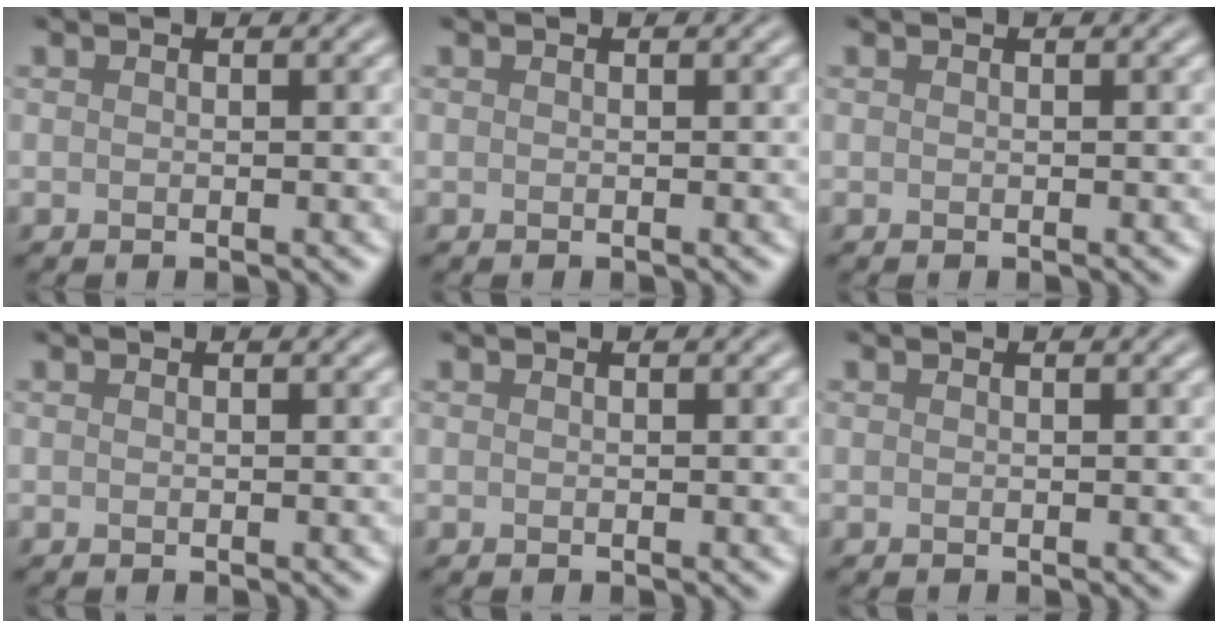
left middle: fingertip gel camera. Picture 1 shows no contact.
{"total": 0.0}
{"total": 0.0}
{"total": 0.0}
{"total": 0.0}
{"total": 0.0}